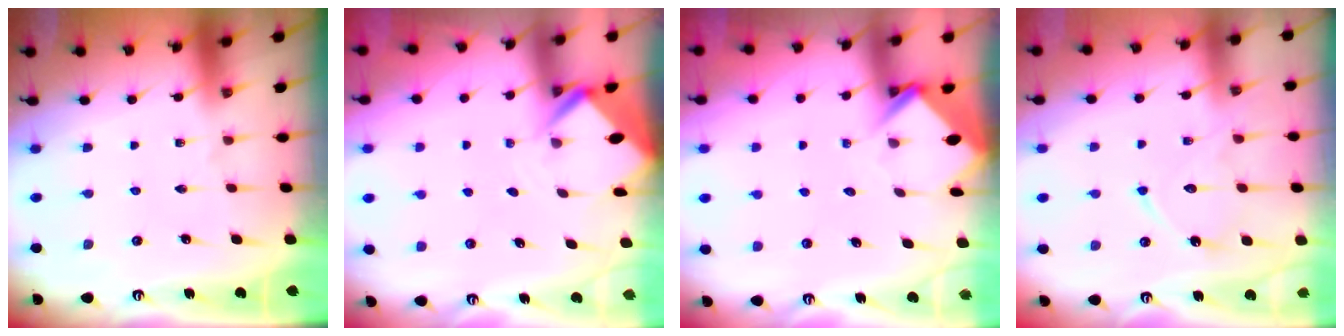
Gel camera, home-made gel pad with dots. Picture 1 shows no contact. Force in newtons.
{"total": 3.1, "press": 3.1, "slide": 0.2}
{"total": 4.0, "press": 4.0, "slide": 0.2}
{"total": 12.1, "press": 12.0, "slide": 1.2}